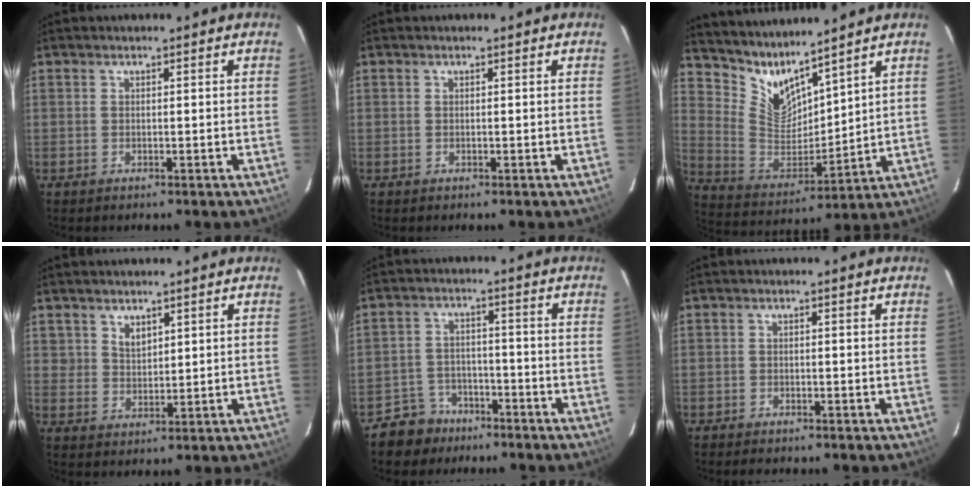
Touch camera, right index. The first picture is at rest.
{"total": 0.0}
{"total": 9.7, "force": [8.7, 2.2, 3.5], "torque": [-0.078, -0.025, 0.183]}
{"total": 3.0, "force": [2.2, 2.0, 0.5], "torque": [-0.001, 0.005, 0.042]}
{"total": 7.0, "force": [-5.2, 4.7, 0.6], "torque": [-0.033, 0.022, -0.079]}
{"total": 1.9, "force": [-1.8, 0.7, 0.4], "torque": [-0.021, -0.001, -0.033]}